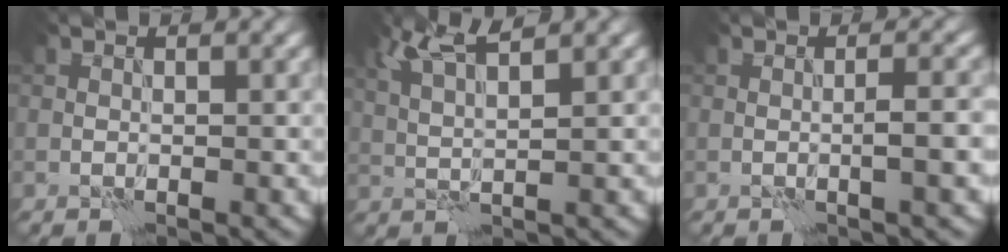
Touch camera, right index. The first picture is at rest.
{"total": 4.3, "force": [2.8, 0.7, 3.3], "torque": [-0.072, 0.010, 0.054]}
{"total": 2.0, "force": [-0.4, 0.0, 1.9], "torque": [-0.033, 0.006, -0.008]}